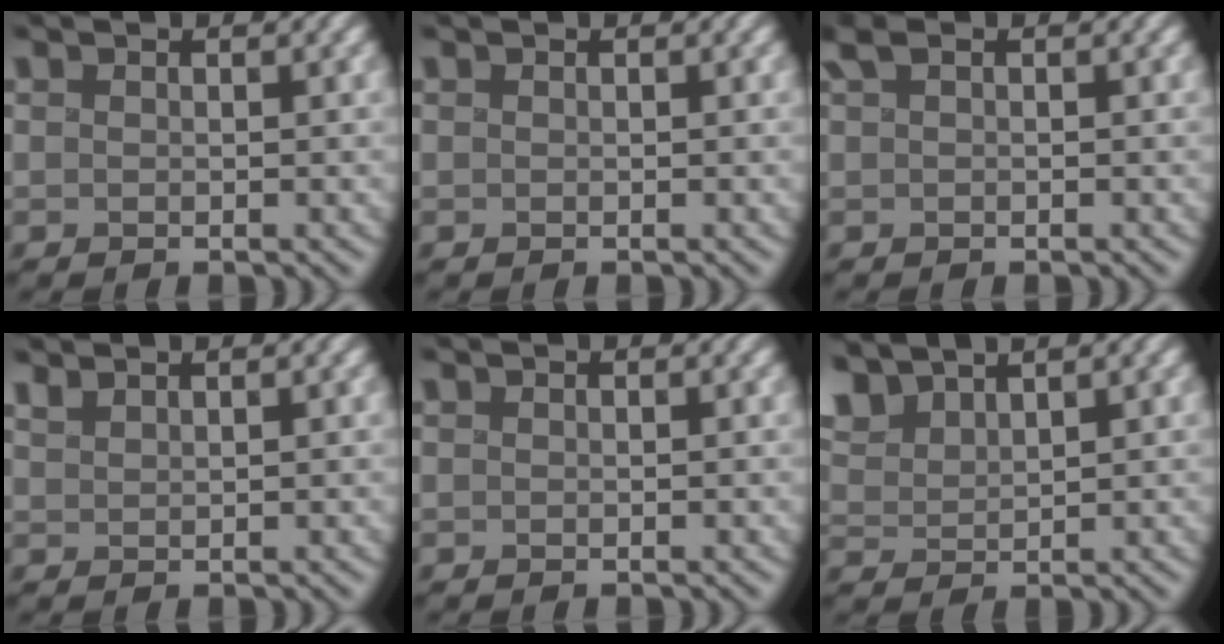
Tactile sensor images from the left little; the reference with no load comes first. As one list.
[{"total": 0.0}, {"total": 1.9, "force": [0.5, 1.1, 1.5], "torque": [-0.039, 0.007, 0.007]}, {"total": 1.0, "force": [1.0, 0.1, 0.3], "torque": [-0.011, 0.007, 0.024]}, {"total": 0.0}, {"total": 4.2, "force": [3.1, 1.5, 2.4], "torque": [-0.066, 0.015, 0.058]}]